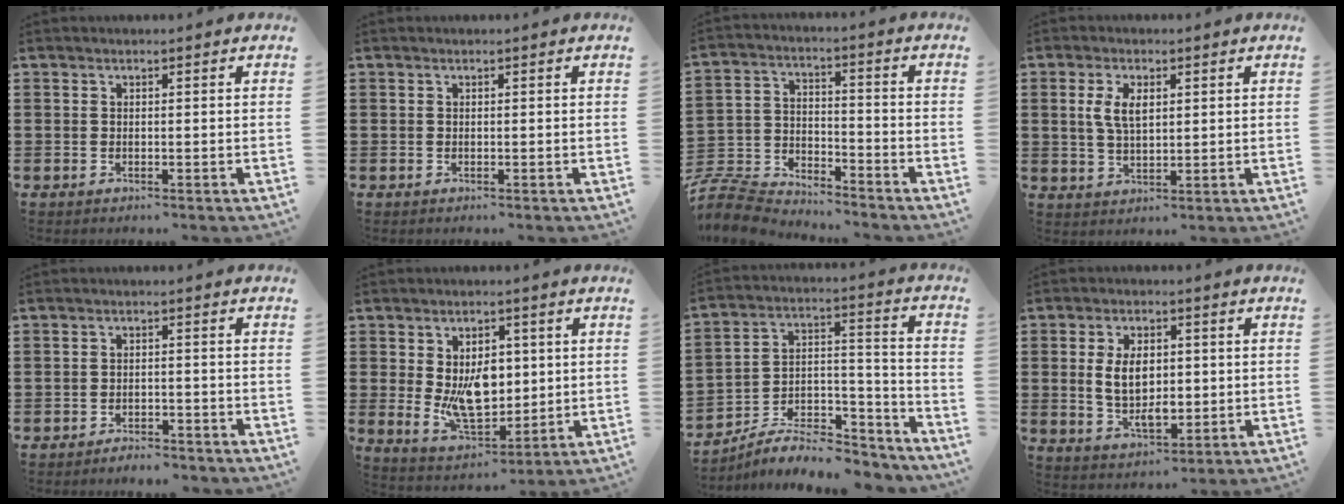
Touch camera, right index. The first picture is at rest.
{"total": 0.0}
{"total": 7.5, "force": [-7.3, 1.7, 1.0], "torque": [-0.038, 0.007, -0.151]}
{"total": 4.8, "force": [1.2, 2.3, 4.0], "torque": [-0.085, 0.010, 0.019]}
{"total": 2.4, "force": [-2.3, 0.3, 0.1], "torque": [-0.009, 0.001, -0.049]}
{"total": 9.0, "force": [0.5, 5.4, 7.1], "torque": [-0.106, 0.001, 0.009]}
{"total": 7.5, "force": [-6.4, 3.0, 2.7], "torque": [-0.040, 0.019, -0.119]}
{"total": 7.2, "force": [0.6, 4.2, 5.7], "torque": [-0.097, 0.002, 0.004]}